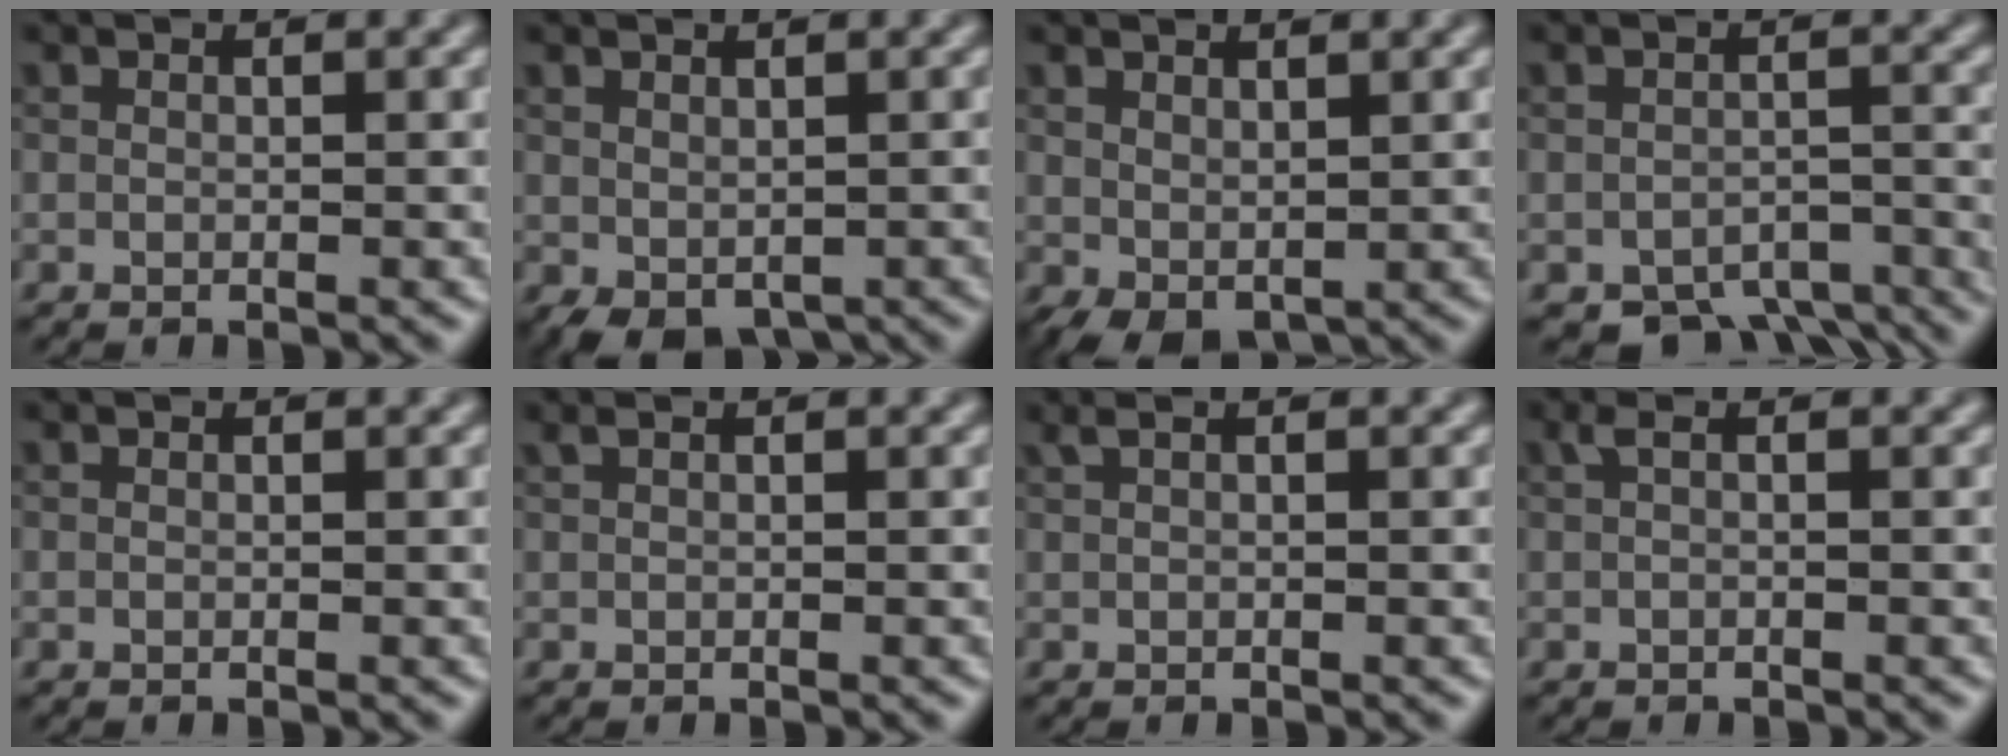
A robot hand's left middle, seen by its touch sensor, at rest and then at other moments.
{"total": 2.5, "force": [-0.5, 1.7, 1.8], "torque": [-0.034, -0.011, 0.001]}
{"total": 2.3, "force": [0.4, 1.5, 1.7], "torque": [-0.037, -0.004, 0.017]}
{"total": 6.1, "force": [-4.9, 2.7, 2.4], "torque": [-0.025, -0.022, -0.067]}
{"total": 0.0}
{"total": 0.6, "force": [0.4, 0.1, 0.5], "torque": [-0.012, 0.006, 0.005]}
{"total": 1.2, "force": [0.6, 0.4, 1.0], "torque": [-0.020, 0.005, 0.006]}
{"total": 0.9, "force": [0.2, 0.1, 0.9], "torque": [-0.021, 0.004, 0.002]}